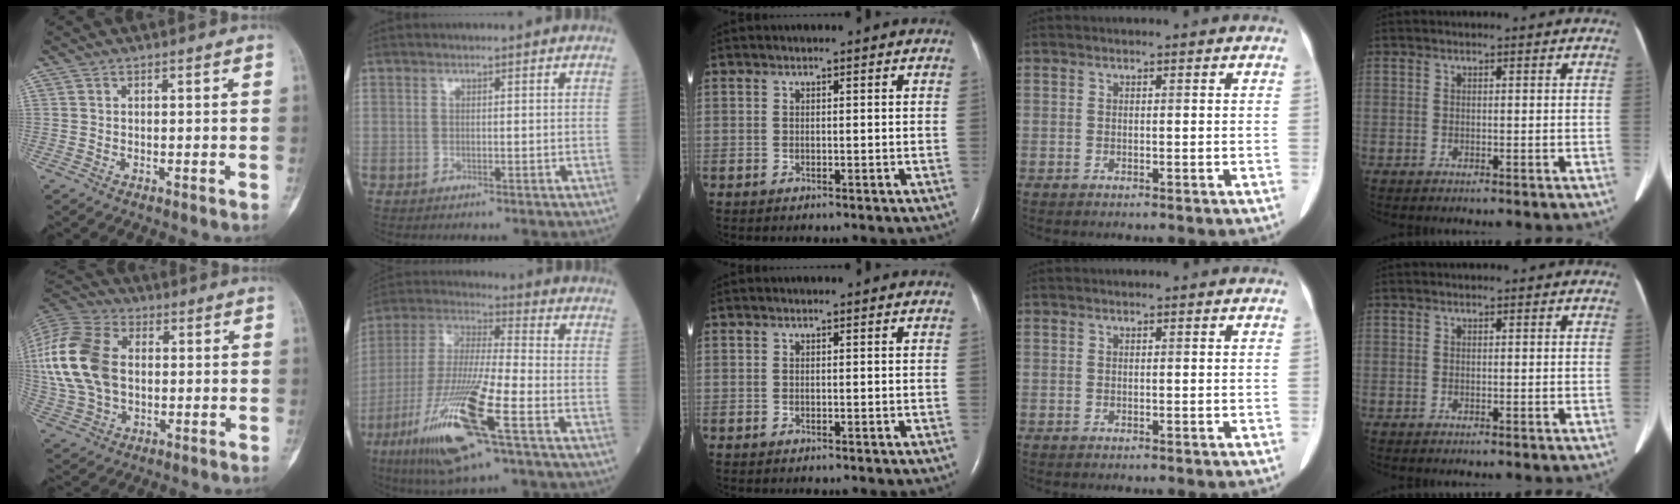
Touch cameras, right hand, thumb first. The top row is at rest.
{"thumb": {"total": 19.7, "force": [1.4, 13.3, 14.5], "torque": [-0.319, 0.011, 0.027]}, "index": {"total": 18.7, "force": [-8.7, 1.7, 16.4], "torque": [-0.360, -0.038, -0.161]}}